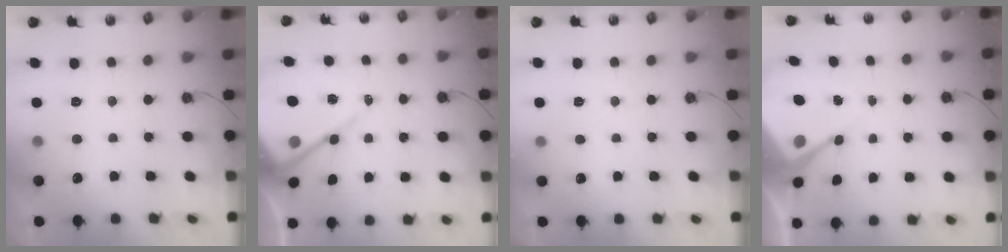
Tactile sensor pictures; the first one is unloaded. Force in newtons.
{"total": 12.3, "press": 12.2, "slide": 1.0}
{"total": 2.7, "press": 2.7, "slide": 0.4}
{"total": 6.6, "press": 6.6, "slide": 0.3}